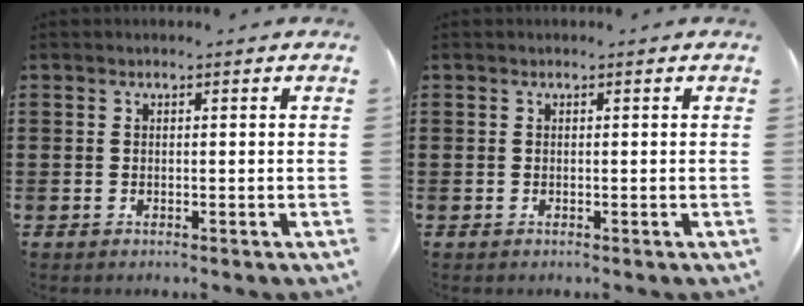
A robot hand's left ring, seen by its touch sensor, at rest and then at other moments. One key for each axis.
{"total": 0.0}